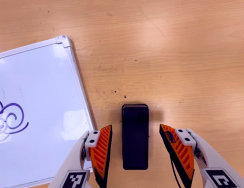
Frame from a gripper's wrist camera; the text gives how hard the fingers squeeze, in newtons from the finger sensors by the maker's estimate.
{"total": 0.0}